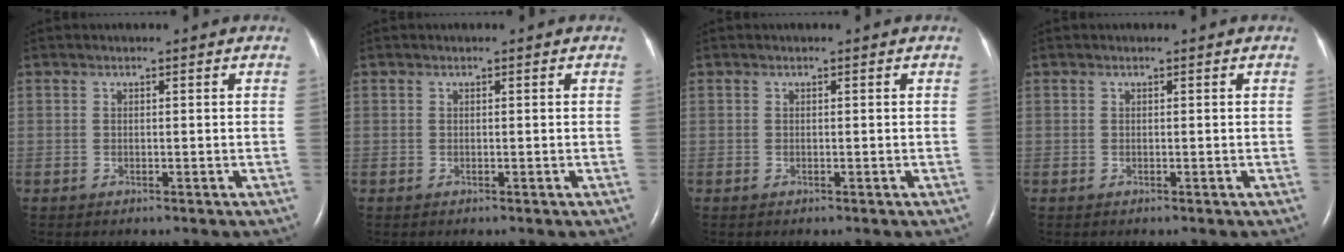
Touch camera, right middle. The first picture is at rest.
{"total": 0.0}
{"total": 0.0}
{"total": 0.0}